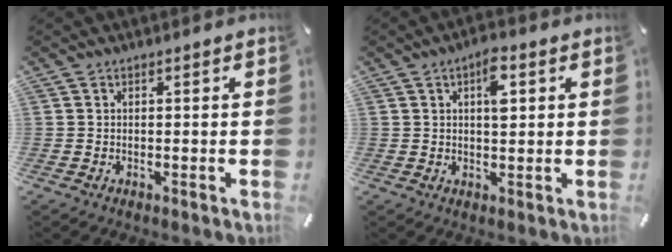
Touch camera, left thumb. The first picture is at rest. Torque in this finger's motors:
{"motor_torque": [1.21, 0.99, 0.60, -0.46, 0.19]}